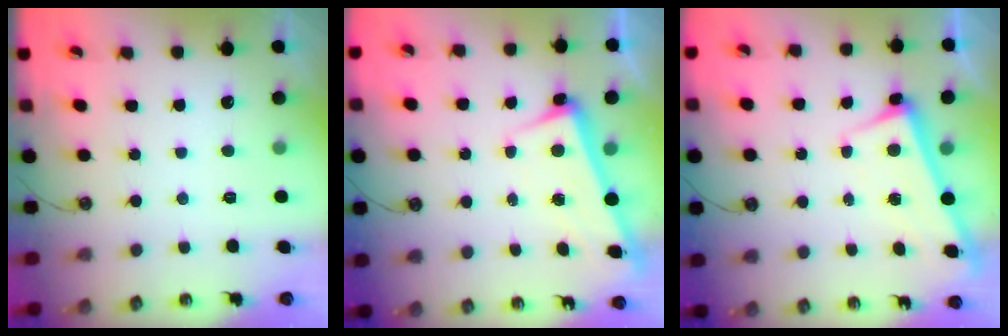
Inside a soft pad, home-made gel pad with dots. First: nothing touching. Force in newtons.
{"total": 2.5, "press": 2.2, "slide": 1.0}
{"total": 2.8, "press": 2.7, "slide": 0.4}